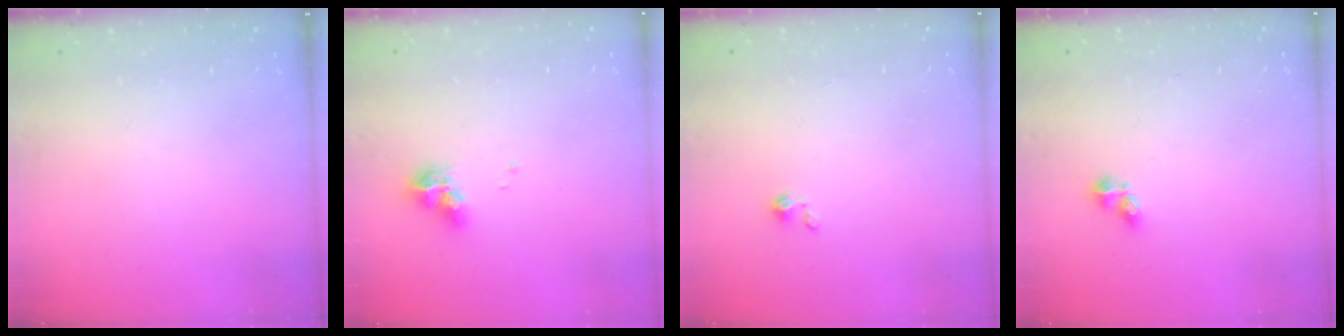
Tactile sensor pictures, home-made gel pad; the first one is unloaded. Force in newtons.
{"total": 7.3, "press": 7.2, "slide": 0.4}
{"total": 0.0}
{"total": 3.6, "press": 3.6, "slide": 0.3}